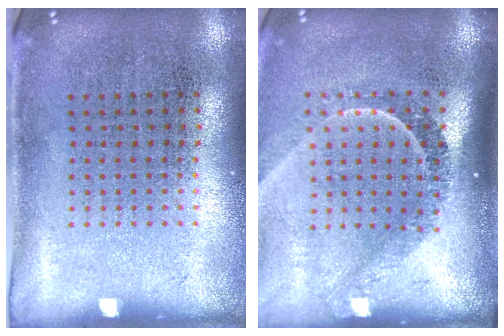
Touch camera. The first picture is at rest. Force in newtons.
{"total": 2.2, "press": 1.6, "slide": 1.5}